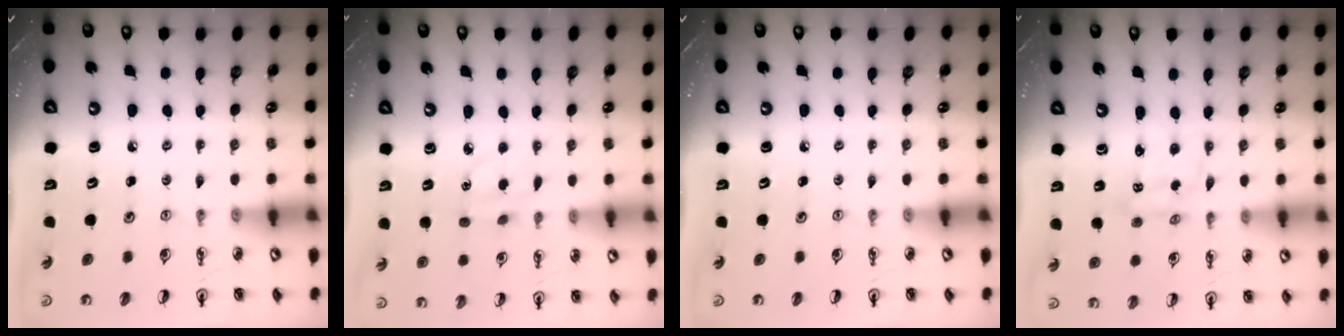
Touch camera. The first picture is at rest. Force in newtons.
{"total": 3.5, "press": 3.4, "slide": 0.6}
{"total": 0.0}
{"total": 1.1, "press": 1.1, "slide": 0.1}